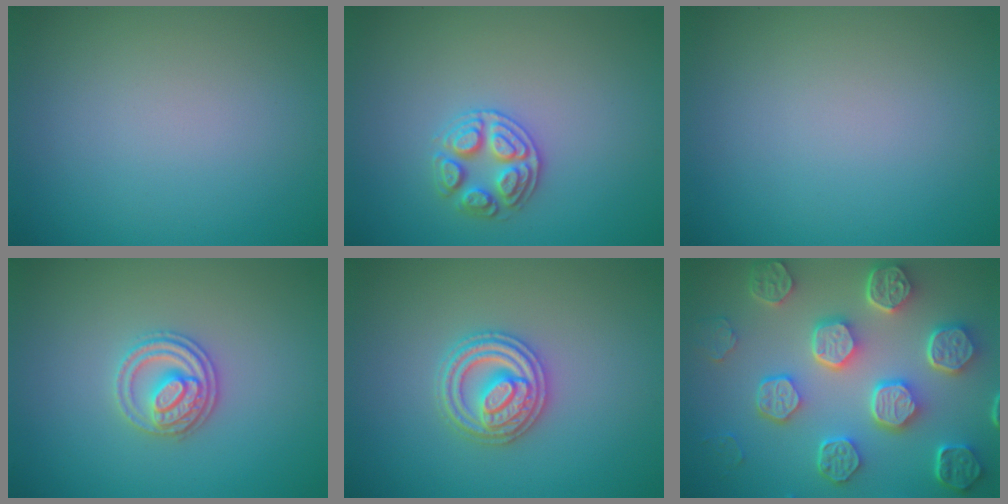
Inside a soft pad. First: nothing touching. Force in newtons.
{"total": 2.6, "press": 2.6, "slide": 0.5}
{"total": 0.0}
{"total": 3.2, "press": 2.9, "slide": 1.2}
{"total": 3.7, "press": 3.6, "slide": 0.6}
{"total": 8.8, "press": 6.7, "slide": 5.7}